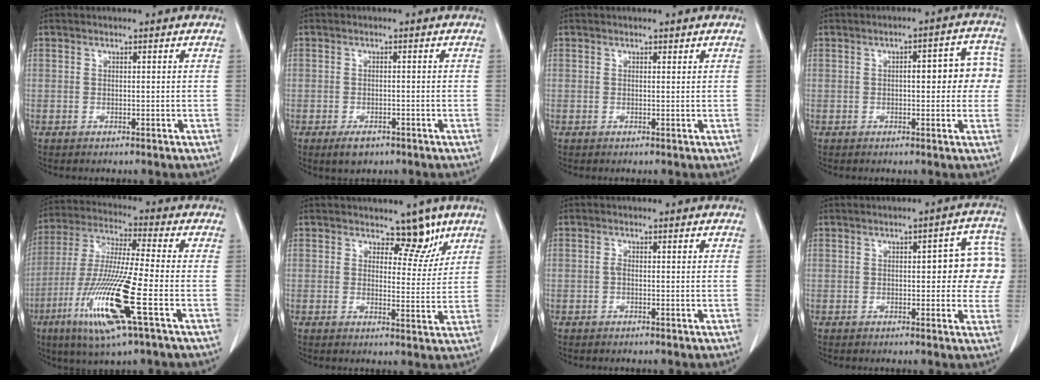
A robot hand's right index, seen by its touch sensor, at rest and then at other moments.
{"total": 2.7, "force": [-1.6, 1.6, 1.4], "torque": [-0.023, -0.001, -0.019]}
{"total": 0.6, "force": [0.5, 0.2, 0.1], "torque": [-0.004, -0.004, 0.007]}
{"total": 7.9, "force": [0.8, 2.8, 7.3], "torque": [-0.083, 0.034, 0.006]}
{"total": 16.3, "force": [-6.1, 0.4, 15.2], "torque": [-0.317, -0.026, -0.117]}
{"total": 4.9, "force": [3.6, 2.8, 1.9], "torque": [-0.003, -0.007, 0.049]}
{"total": 1.0, "force": [-0.1, 0.5, 0.9], "torque": [-0.016, 0.003, -0.002]}
{"total": 9.5, "force": [1.3, 3.4, 8.8], "torque": [-0.081, 0.029, 0.009]}